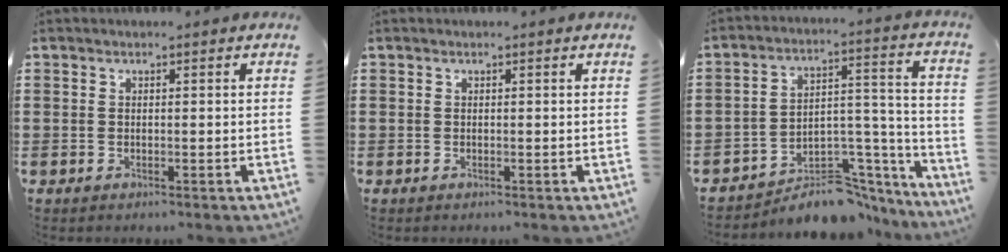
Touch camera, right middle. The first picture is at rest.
{"total": 0.0}
{"total": 8.1, "force": [-6.8, 3.2, 3.1], "torque": [-0.039, 0.020, -0.121]}